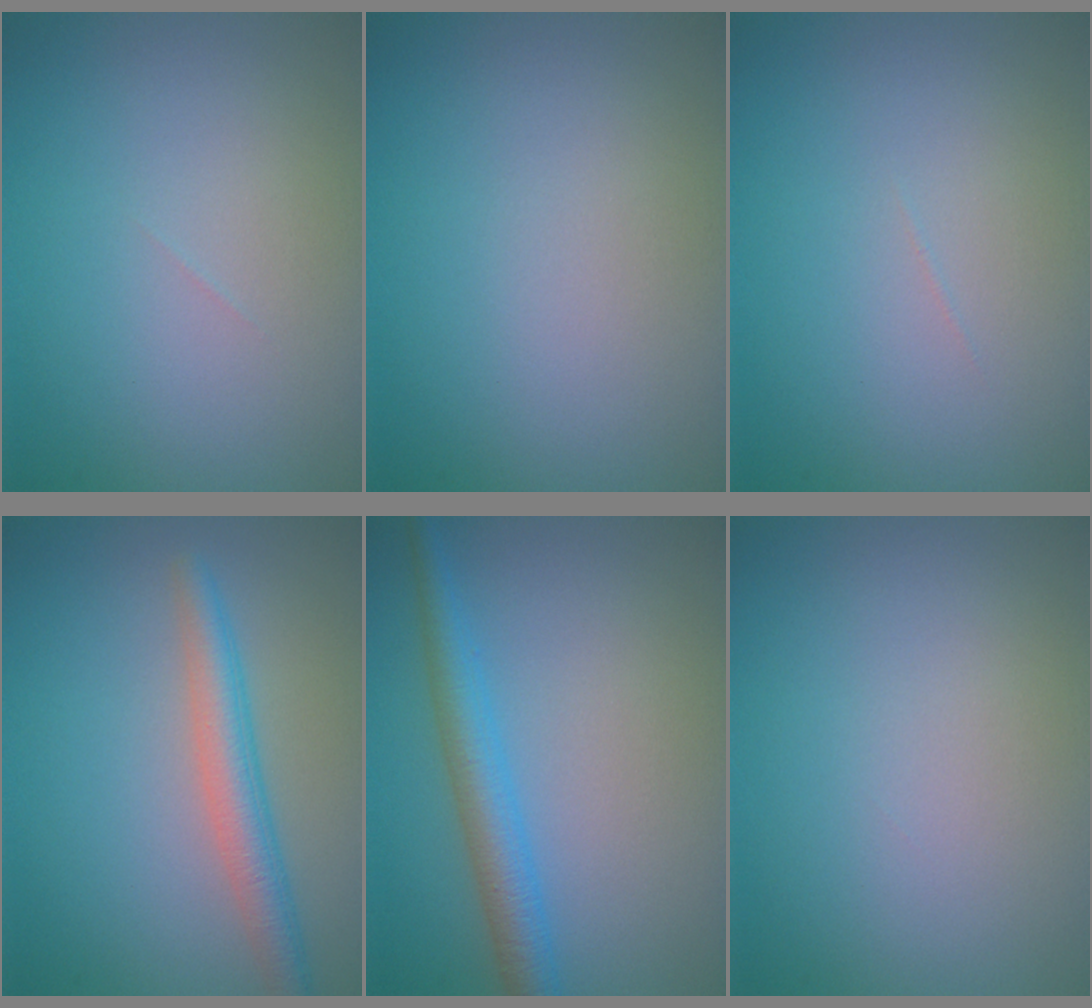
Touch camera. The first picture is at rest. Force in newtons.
{"total": 0.0}
{"total": 0.0}
{"total": 3.4, "press": 3.4, "slide": 0.1}
{"total": 3.6, "press": 3.6, "slide": 0.1}
{"total": 0.0}